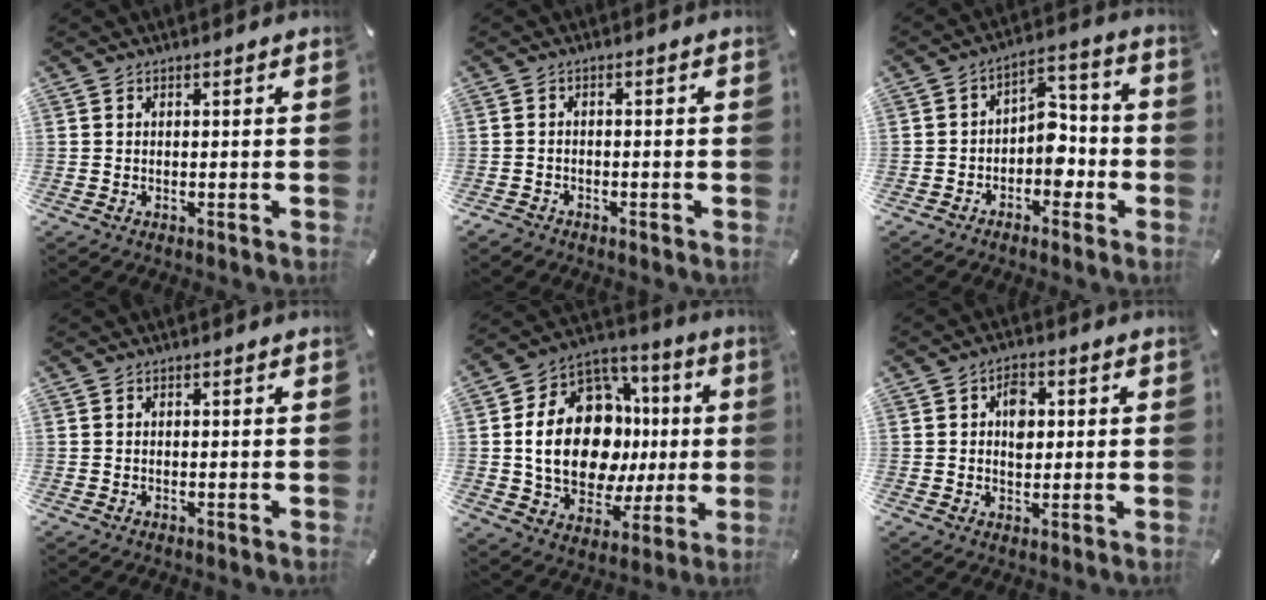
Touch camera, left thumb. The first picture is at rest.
{"total": 1.7, "force": [-1.3, 1.1, 0.4], "torque": [-0.008, 0.007, -0.029]}
{"total": 8.4, "force": [-2.7, 6.4, 4.7], "torque": [-0.055, 0.021, -0.048]}
{"total": 0.0}
{"total": 22.0, "force": [0.8, 16.0, 15.0], "torque": [-0.293, -0.007, 0.020]}
{"total": 5.4, "force": [0.9, 3.8, 3.7], "torque": [-0.042, -0.002, 0.008]}